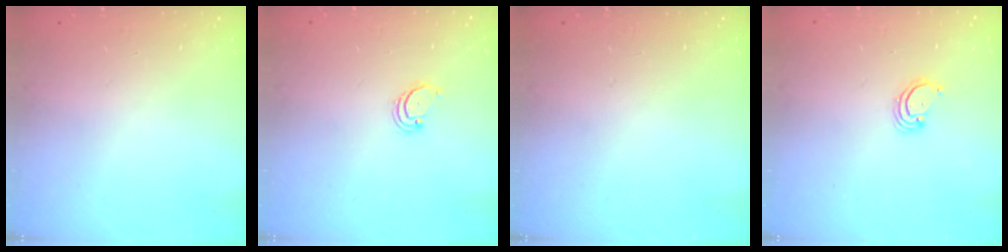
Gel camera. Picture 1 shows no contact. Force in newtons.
{"total": 2.6, "press": 2.5, "slide": 0.5}
{"total": 0.0}
{"total": 2.5, "press": 2.5, "slide": 0.2}